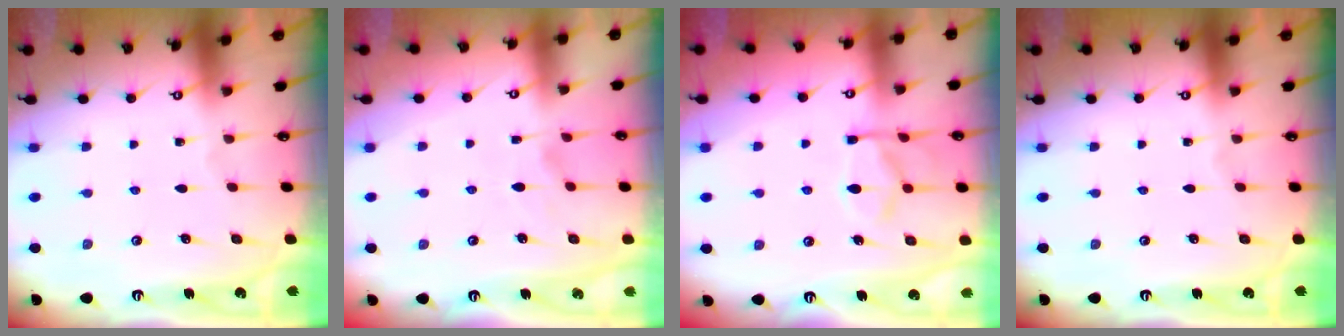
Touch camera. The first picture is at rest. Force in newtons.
{"total": 2.4, "press": 2.1, "slide": 1.3}
{"total": 6.1, "press": 5.8, "slide": 1.7}
{"total": 0.0}